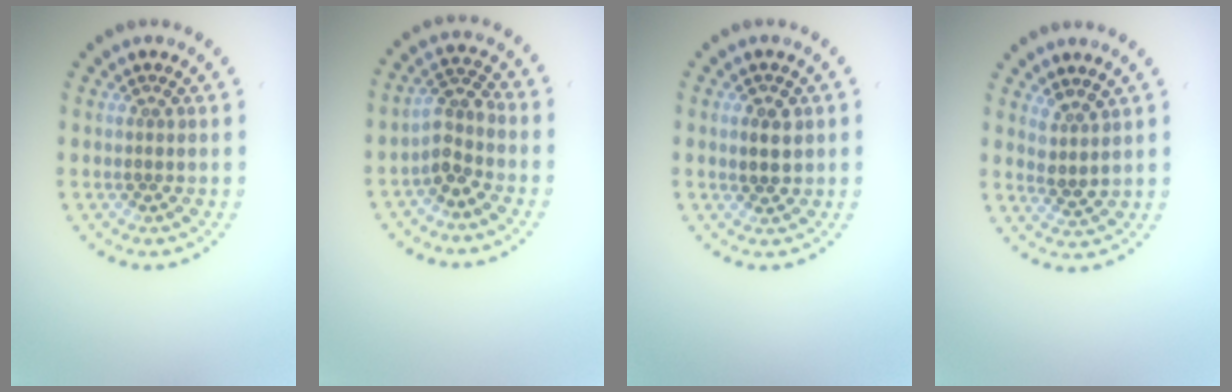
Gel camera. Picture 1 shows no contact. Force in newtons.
{"total": 2.6, "press": 2.0, "slide": 1.5}
{"total": 2.2, "press": 2.1, "slide": 0.5}
{"total": 1.9, "press": 1.4, "slide": 1.2}